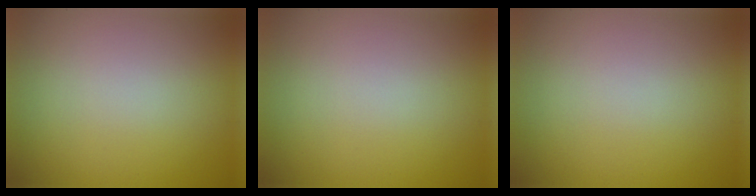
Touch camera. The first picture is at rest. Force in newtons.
{"total": 0.0}
{"total": 0.0}